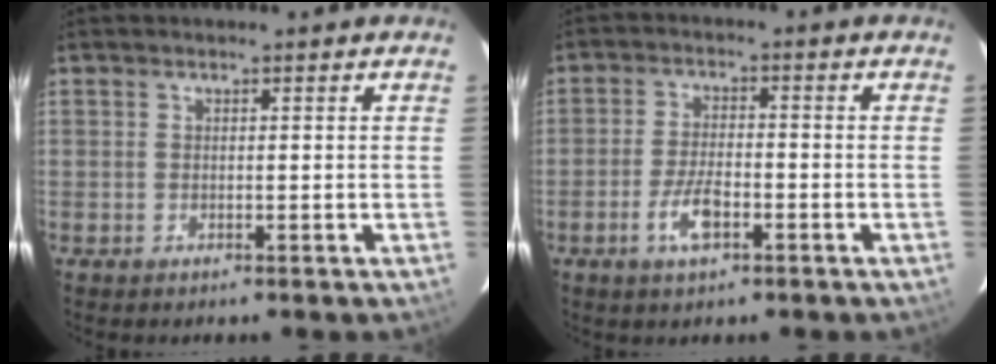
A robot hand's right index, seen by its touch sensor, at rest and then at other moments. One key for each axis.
{"total": 5.8, "fx": -2.8, "fy": 2.1, "fz": 4.6, "tx": -0.100, "ty": -0.001, "tz": -0.053}